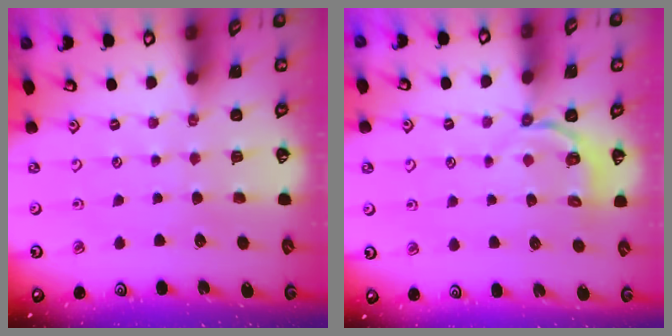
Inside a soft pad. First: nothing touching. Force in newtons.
{"total": 4.3, "press": 3.3, "slide": 2.7}